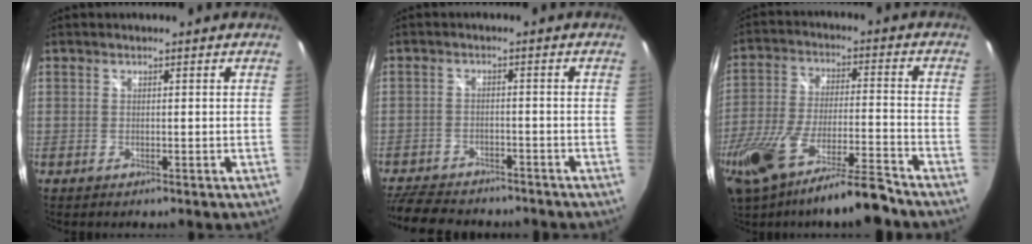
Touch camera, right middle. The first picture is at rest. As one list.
[{"total": 12.5, "force": [-10.7, 4.3, 4.7], "torque": [-0.124, -0.010, -0.170]}, {"total": 20.4, "force": [-15.6, 2.4, 13.0], "torque": [-0.259, -0.056, -0.259]}]